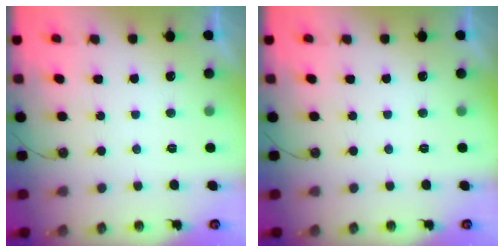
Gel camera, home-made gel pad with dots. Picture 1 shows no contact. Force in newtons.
{"total": 0.0}